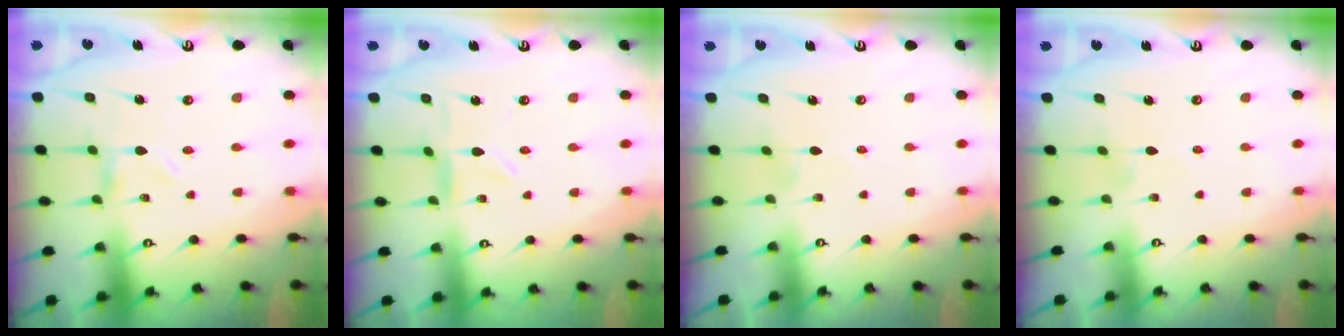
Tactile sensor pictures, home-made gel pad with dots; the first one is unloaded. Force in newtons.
{"total": 0.0}
{"total": 0.8, "press": 0.8, "slide": 0.2}
{"total": 0.8, "press": 0.8, "slide": 0.2}